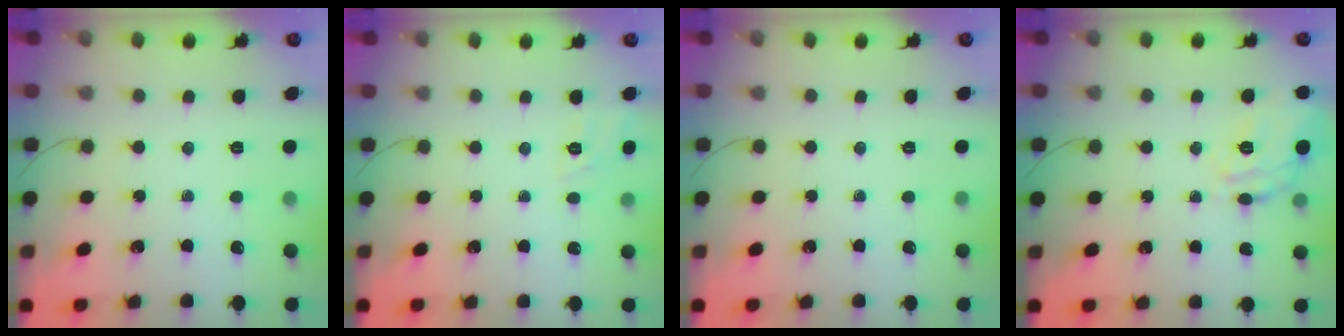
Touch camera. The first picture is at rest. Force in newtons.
{"total": 8.5, "press": 8.3, "slide": 1.8}
{"total": 0.0}
{"total": 16.1, "press": 16.1, "slide": 0.6}